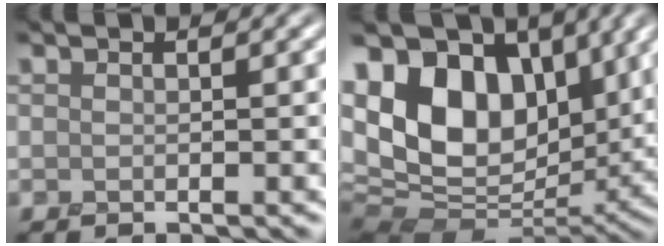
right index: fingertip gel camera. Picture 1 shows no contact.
{"total": 15.4, "force": [5.3, 9.3, 11.1], "torque": [-0.194, 0.027, 0.081]}